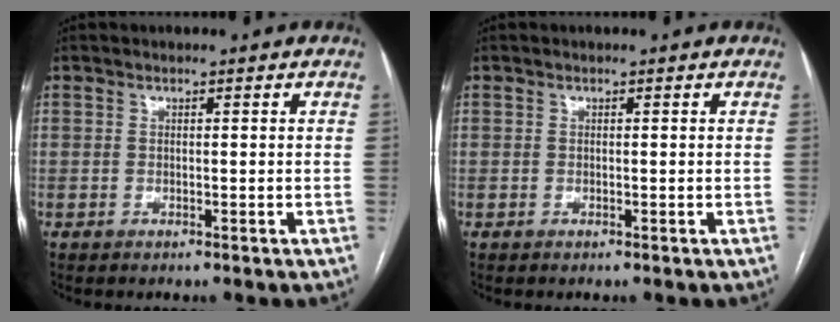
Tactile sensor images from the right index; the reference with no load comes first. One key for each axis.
{"total": 0.0}